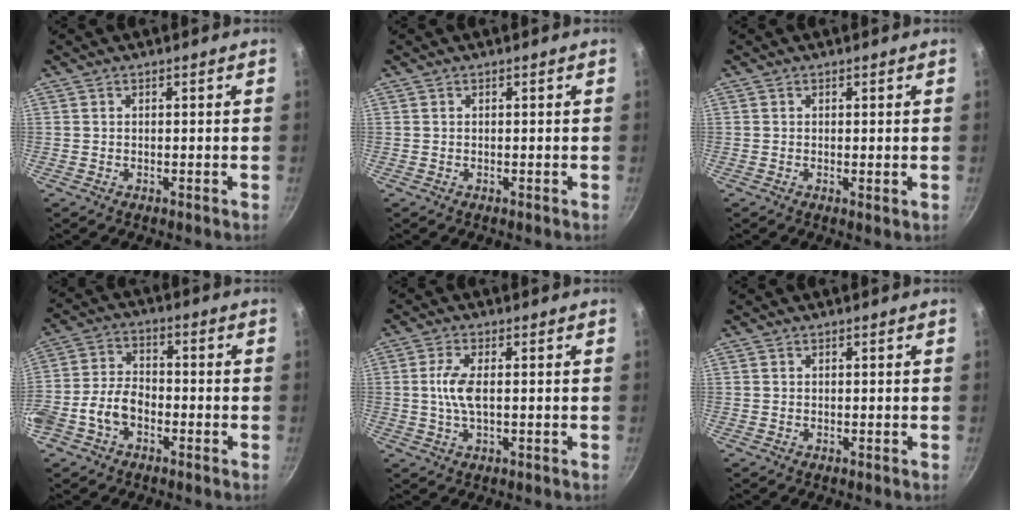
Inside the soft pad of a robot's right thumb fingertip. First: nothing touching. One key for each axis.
{"total": 0.0}
{"total": 0.7, "fx": 0.2, "fy": 0.2, "fz": 0.7, "tx": -0.012, "ty": -0.006, "tz": 0.000}
{"total": 8.0, "fx": -3.3, "fy": 5.2, "fz": 5.1, "tx": -0.092, "ty": 0.038, "tz": -0.074}
{"total": 5.3, "fx": 0.2, "fy": 1.9, "fz": 4.9, "tx": -0.109, "ty": 0.002, "tz": 0.001}
{"total": 0.0}